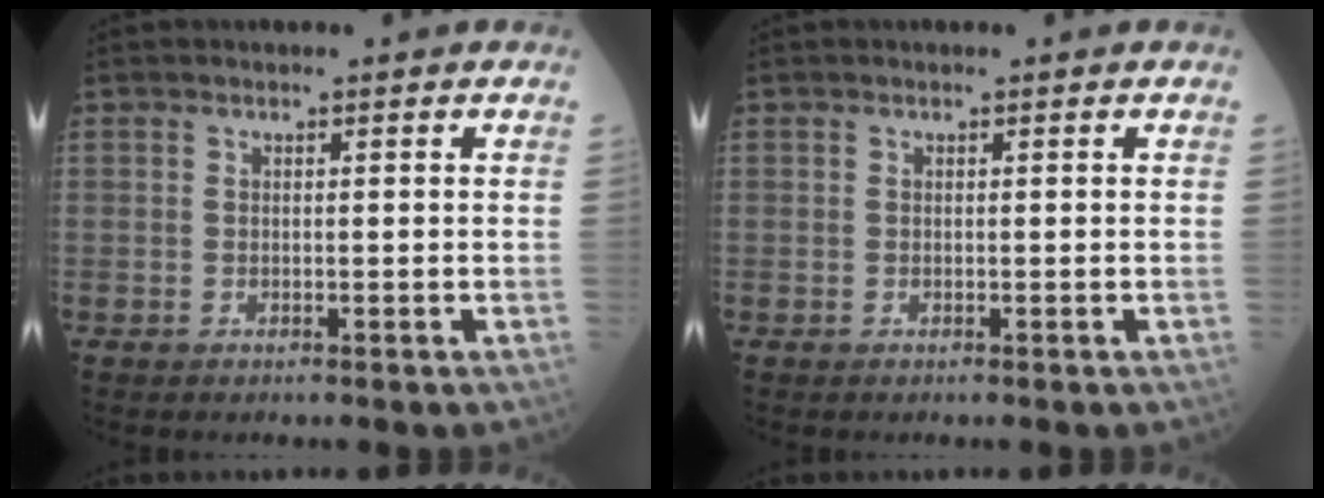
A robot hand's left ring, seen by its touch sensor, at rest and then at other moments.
{"total": 0.0}